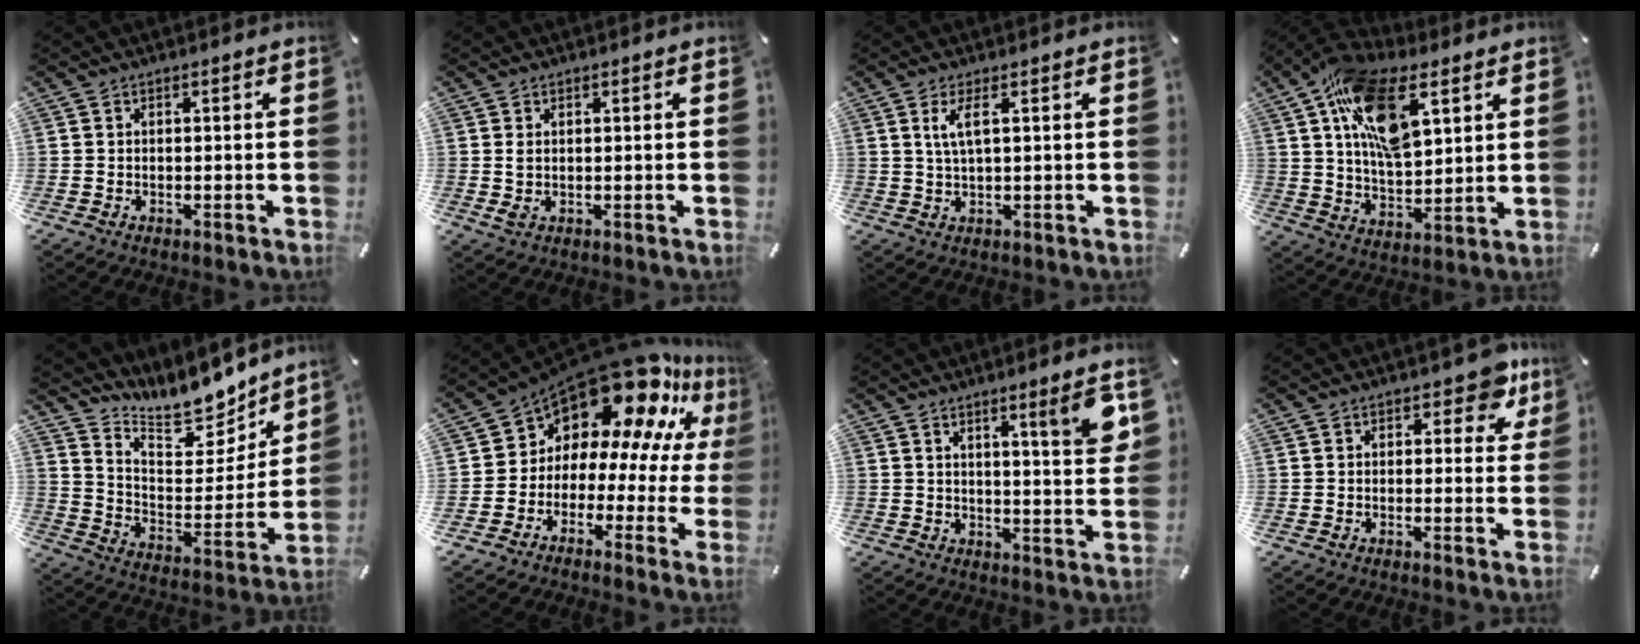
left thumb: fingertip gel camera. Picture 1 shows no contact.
{"total": 1.9, "force": [0.5, 1.2, 1.5], "torque": [-0.036, -0.001, 0.007]}
{"total": 4.5, "force": [1.5, 1.0, 4.2], "torque": [-0.086, 0.000, 0.025]}
{"total": 18.3, "force": [8.6, 9.6, 13.0], "torque": [-0.234, -0.019, 0.149]}
{"total": 13.7, "force": [12.7, 4.2, 2.8], "torque": [-0.053, -0.124, 0.224]}
{"total": 16.7, "force": [12.3, 8.6, 7.3], "torque": [-0.117, -0.120, 0.216]}
{"total": 8.3, "force": [5.0, 0.4, 6.6], "torque": [-0.096, -0.030, 0.075]}
{"total": 7.2, "force": [4.1, 4.1, 4.3], "torque": [-0.038, -0.019, 0.065]}